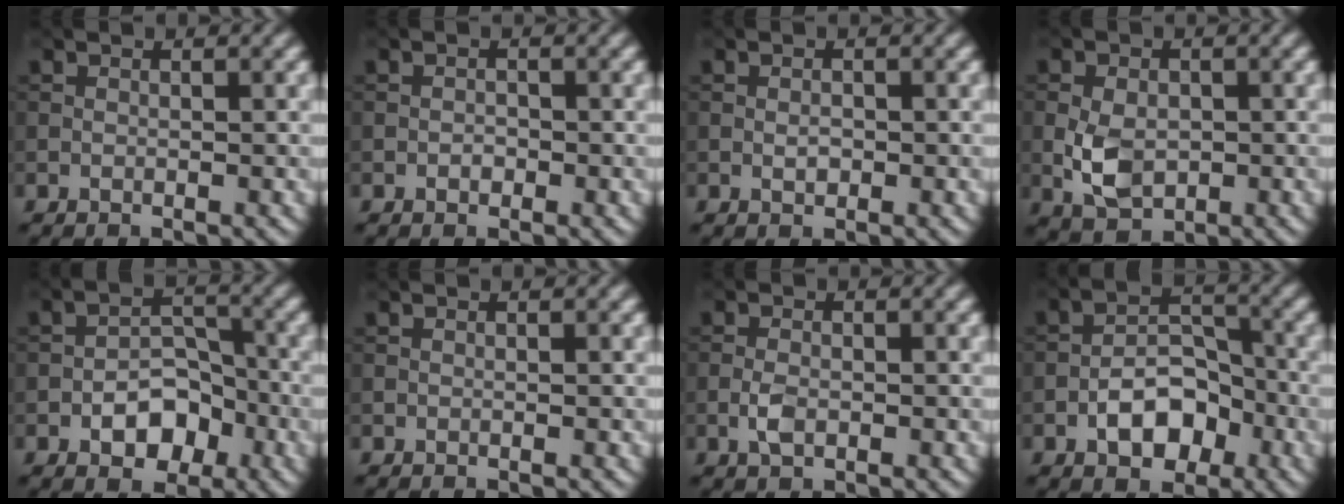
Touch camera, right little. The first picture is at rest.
{"total": 0.7, "force": [-0.3, 0.5, 0.4], "torque": [-0.005, 0.001, -0.008]}
{"total": 0.9, "force": [-0.2, 0.5, 0.7], "torque": [-0.011, 0.001, -0.004]}
{"total": 4.4, "force": [-0.9, 3.0, 3.1], "torque": [-0.064, -0.007, -0.020]}
{"total": 4.7, "force": [-2.0, 2.8, 3.1], "torque": [-0.039, 0.007, -0.035]}
{"total": 0.0}
{"total": 1.9, "force": [-0.6, 1.0, 1.4], "torque": [-0.029, 0.000, -0.016]}
{"total": 5.1, "force": [-2.3, 2.9, 3.5], "torque": [-0.048, 0.010, -0.042]}